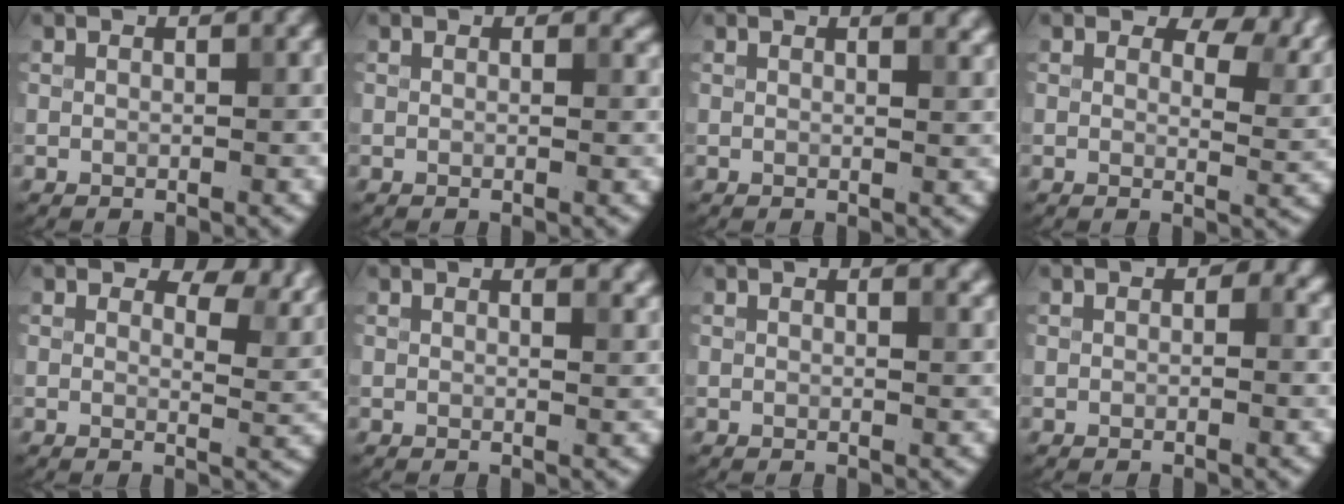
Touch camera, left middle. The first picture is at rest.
{"total": 0.6, "force": [0.3, 0.4, 0.4], "torque": [-0.002, -0.002, 0.002]}
{"total": 1.5, "force": [1.1, 0.3, 1.0], "torque": [-0.012, 0.001, 0.018]}
{"total": 5.3, "force": [2.8, 2.9, 3.4], "torque": [-0.044, -0.007, 0.031]}
{"total": 4.9, "force": [3.0, 2.4, 3.1], "torque": [-0.040, -0.004, 0.034]}
{"total": 1.8, "force": [1.4, 0.4, 1.1], "torque": [-0.014, 0.002, 0.022]}
{"total": 1.2, "force": [0.9, 0.2, 0.8], "torque": [-0.010, 0.002, 0.014]}
{"total": 1.3, "force": [0.2, 1.0, 0.9], "torque": [-0.007, 0.001, -0.001]}